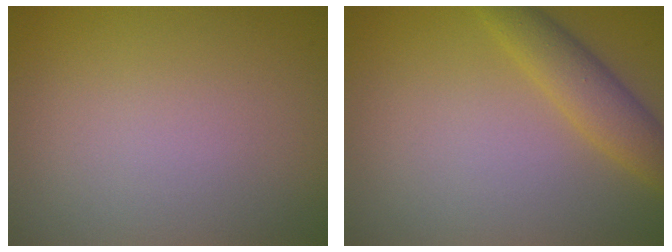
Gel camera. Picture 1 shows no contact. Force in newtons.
{"total": 3.3, "press": 3.3, "slide": 0.1}